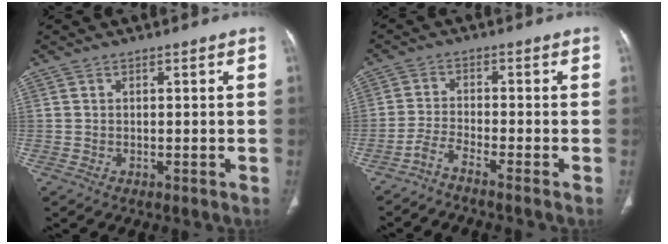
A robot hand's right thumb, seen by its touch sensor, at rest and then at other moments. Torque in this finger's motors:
{"motor_torque": [0.26, -0.62, -0.15, -0.25, 0.00]}